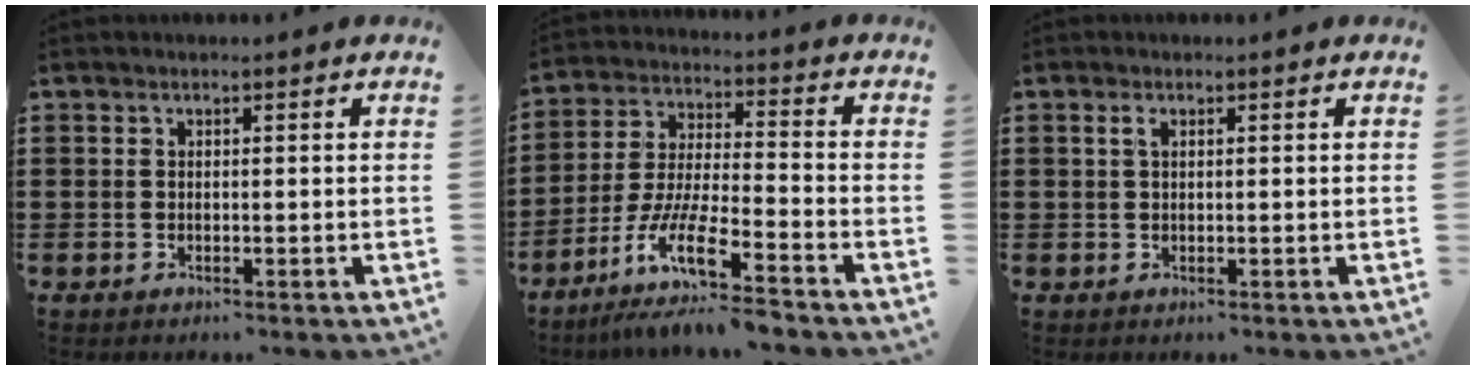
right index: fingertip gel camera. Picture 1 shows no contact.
{"total": 10.7, "force": [-8.1, 1.0, 6.9], "torque": [-0.155, -0.004, -0.165]}
{"total": 1.0, "force": [0.3, 0.5, 0.8], "torque": [-0.018, 0.004, 0.004]}